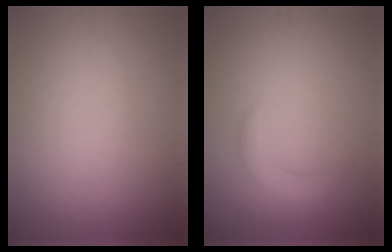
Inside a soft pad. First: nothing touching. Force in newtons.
{"total": 2.0, "press": 2.0, "slide": 0.1}